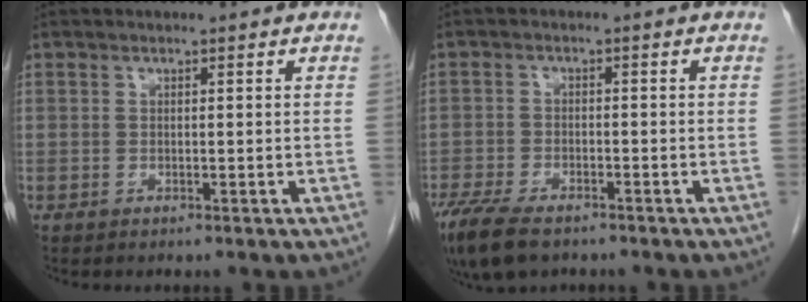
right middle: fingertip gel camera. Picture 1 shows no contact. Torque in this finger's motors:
{"motor_torque": [0.41, -0.38, 0.09, 0.09]}